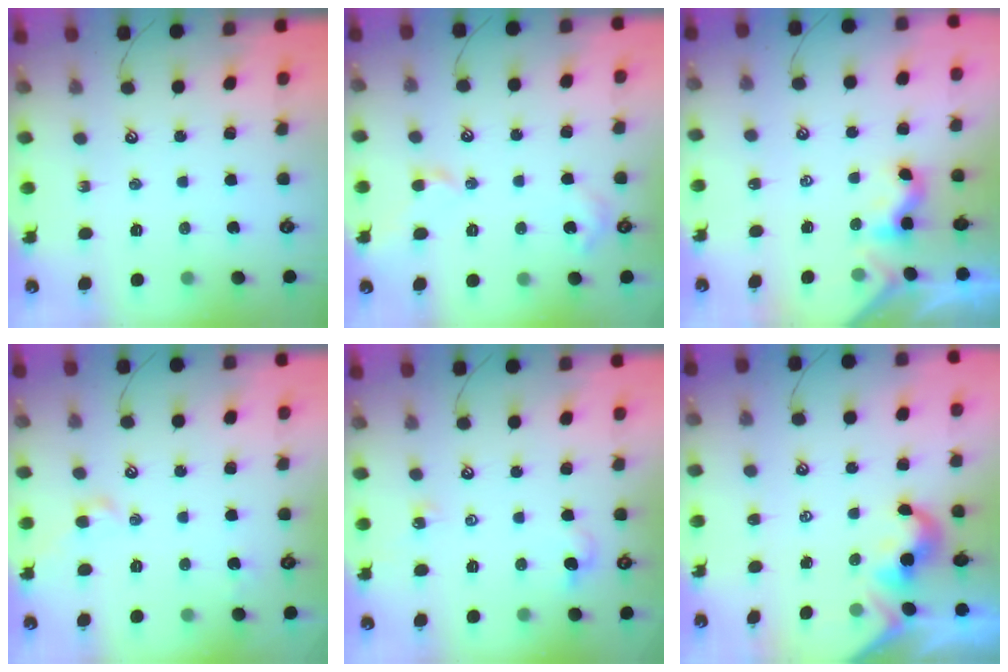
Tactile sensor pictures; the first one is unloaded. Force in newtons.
{"total": 3.0, "press": 2.9, "slide": 0.8}
{"total": 2.3, "press": 2.3, "slide": 0.0}
{"total": 2.6, "press": 2.5, "slide": 0.8}
{"total": 4.1, "press": 4.1, "slide": 0.5}
{"total": 2.1, "press": 2.0, "slide": 0.5}